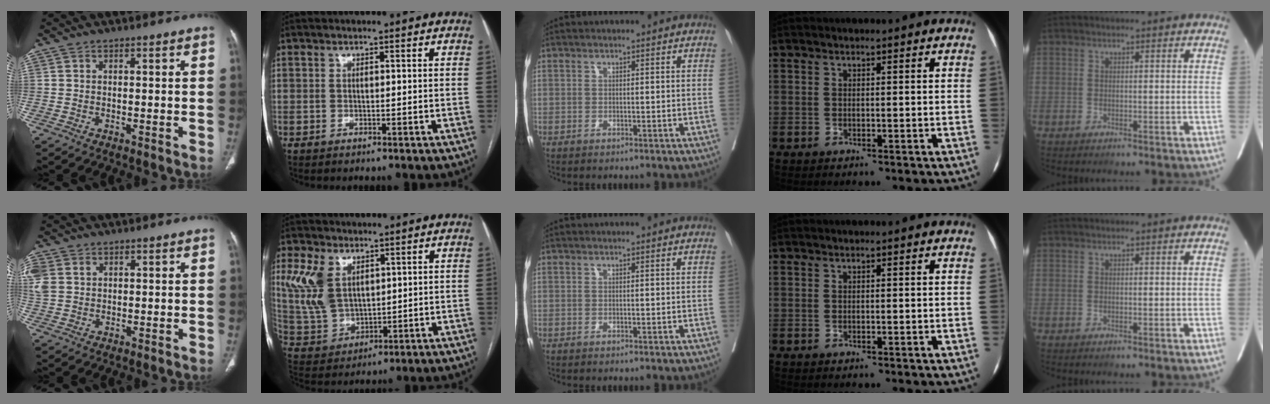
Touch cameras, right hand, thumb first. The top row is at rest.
{"thumb": {"total": 6.5, "force": [1.9, 5.1, 3.6], "torque": [-0.110, 0.011, 0.047]}, "index": {"total": 9.3, "force": [3.9, 5.9, 6.1], "torque": [-0.151, 0.013, 0.092]}}